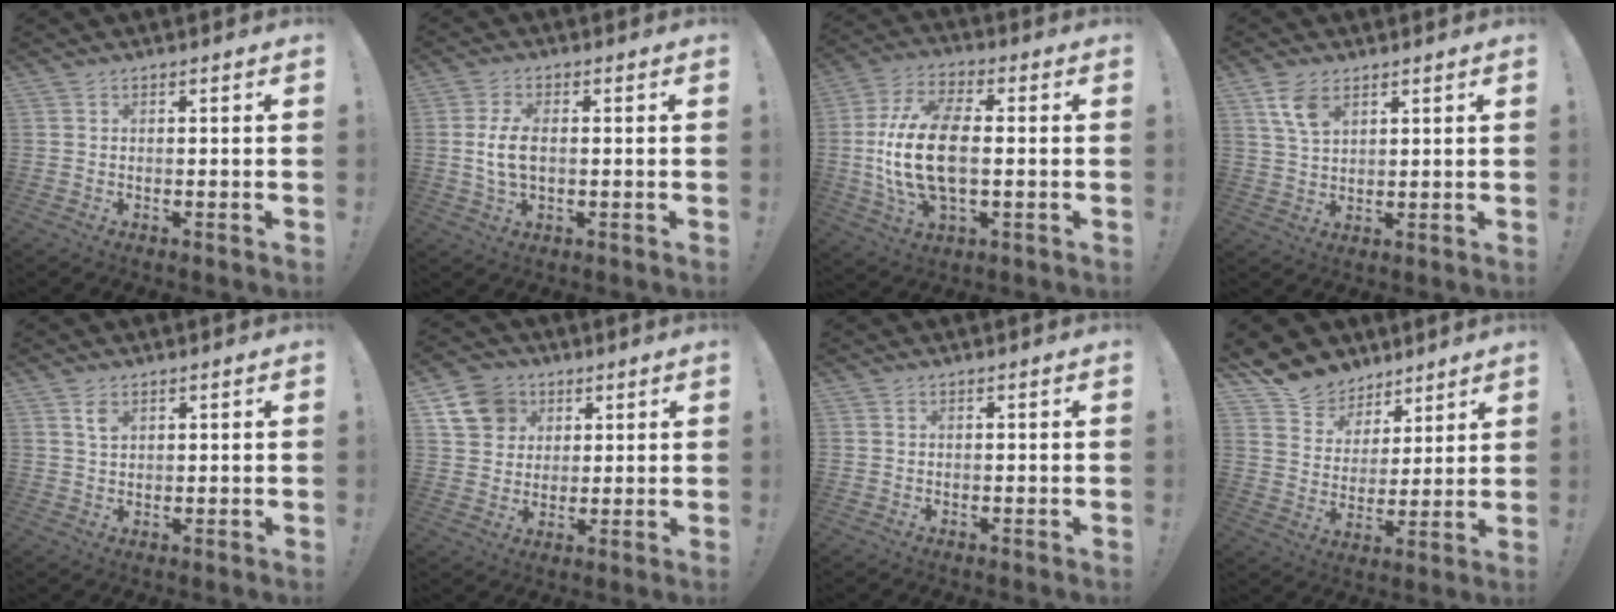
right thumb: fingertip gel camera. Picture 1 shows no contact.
{"total": 6.6, "force": [0.1, 3.4, 5.7], "torque": [-0.108, -0.001, -0.001]}
{"total": 17.7, "force": [-0.6, 9.1, 15.2], "torque": [-0.305, -0.003, -0.008]}
{"total": 7.2, "force": [4.0, 3.7, 4.6], "torque": [-0.089, -0.012, 0.077]}
{"total": 3.1, "force": [1.8, 1.6, 2.0], "torque": [-0.027, -0.008, 0.029]}
{"total": 11.8, "force": [5.3, 9.8, 3.9], "torque": [-0.060, -0.022, 0.108]}
{"total": 0.0}
{"total": 10.7, "force": [8.0, 7.0, 1.2], "torque": [-0.035, -0.061, 0.158]}